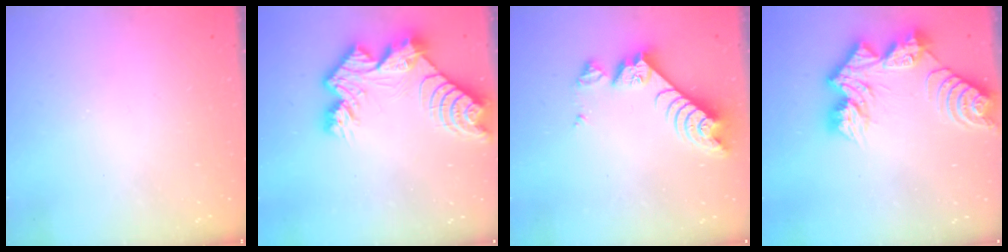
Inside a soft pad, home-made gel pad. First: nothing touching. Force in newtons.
{"total": 18.7, "press": 18.6, "slide": 1.9}
{"total": 8.4, "press": 8.4, "slide": 1.0}
{"total": 13.5, "press": 13.5, "slide": 1.1}